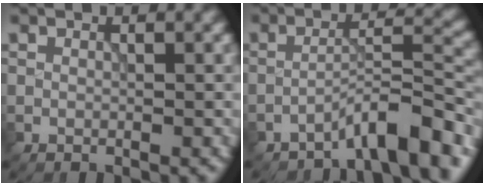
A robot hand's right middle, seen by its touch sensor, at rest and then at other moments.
{"total": 6.4, "force": [-4.8, 1.4, 4.0], "torque": [-0.058, 0.013, -0.077]}